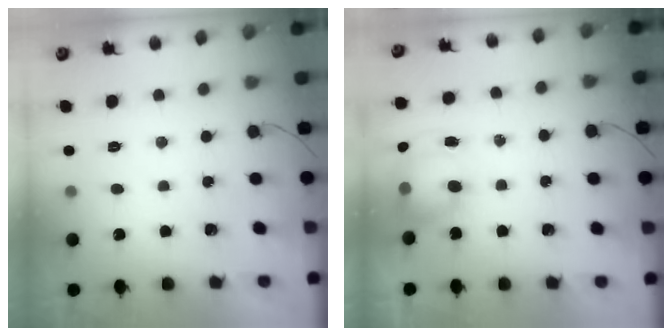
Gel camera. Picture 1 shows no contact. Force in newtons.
{"total": 7.3, "press": 7.2, "slide": 1.7}